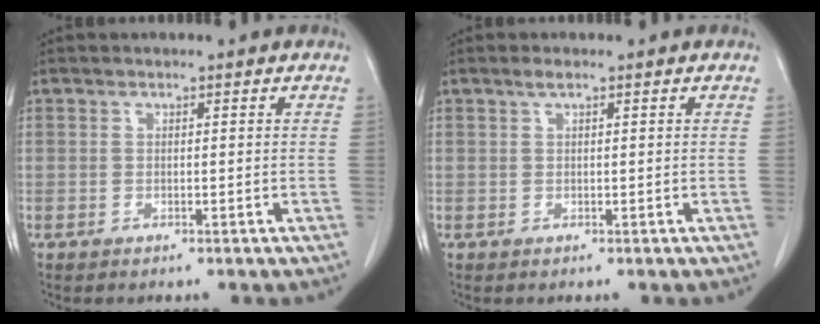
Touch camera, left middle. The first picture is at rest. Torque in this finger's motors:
{"motor_torque": [0.26, -0.17, 0.01, 0.00]}